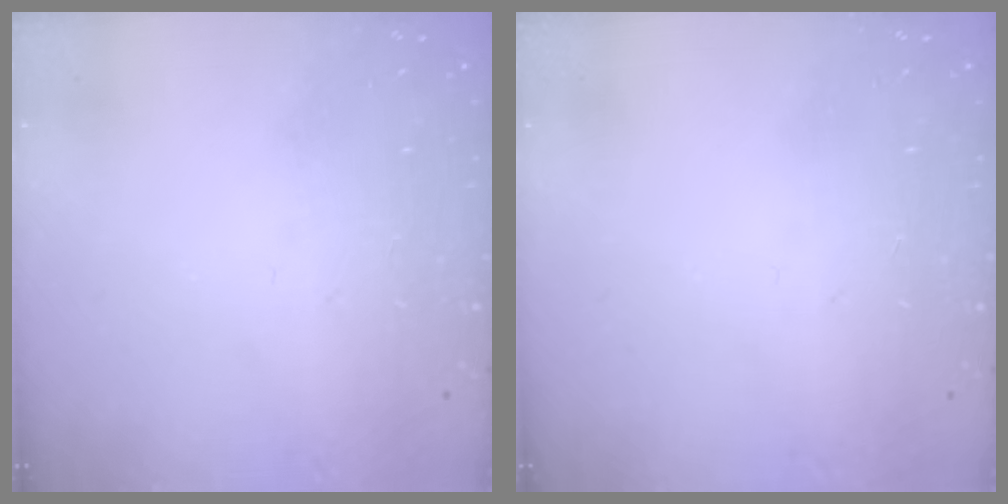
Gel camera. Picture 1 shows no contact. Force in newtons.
{"total": 0.0}